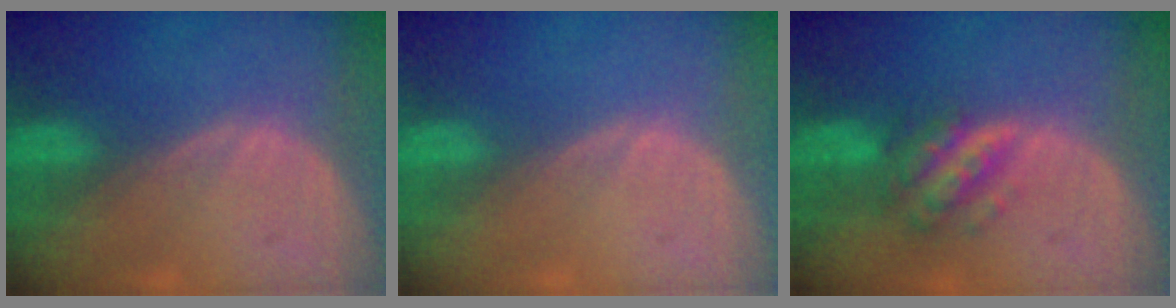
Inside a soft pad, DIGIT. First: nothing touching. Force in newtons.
{"total": 0.0}
{"total": 5.6, "press": 5.2, "slide": 2.1}